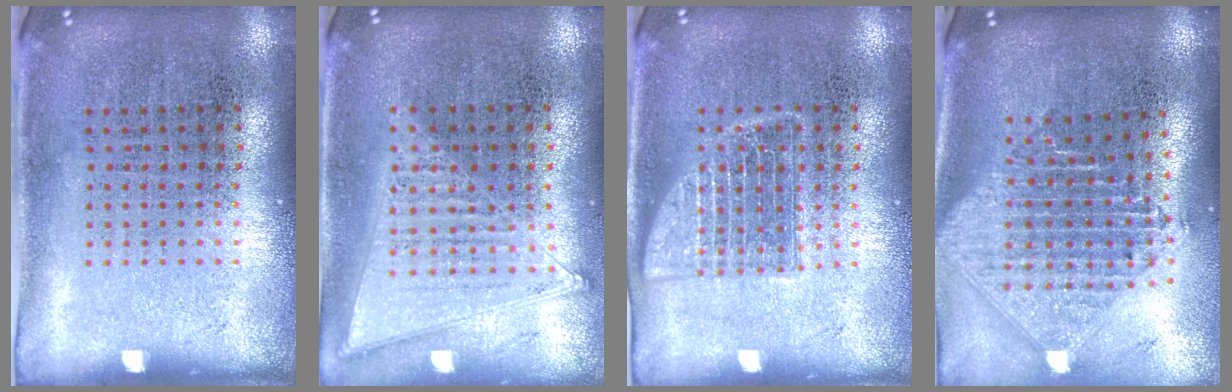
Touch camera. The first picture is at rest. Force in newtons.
{"total": 1.1, "press": 1.1, "slide": 0.1}
{"total": 2.6, "press": 2.5, "slide": 0.4}
{"total": 2.3, "press": 1.8, "slide": 1.4}